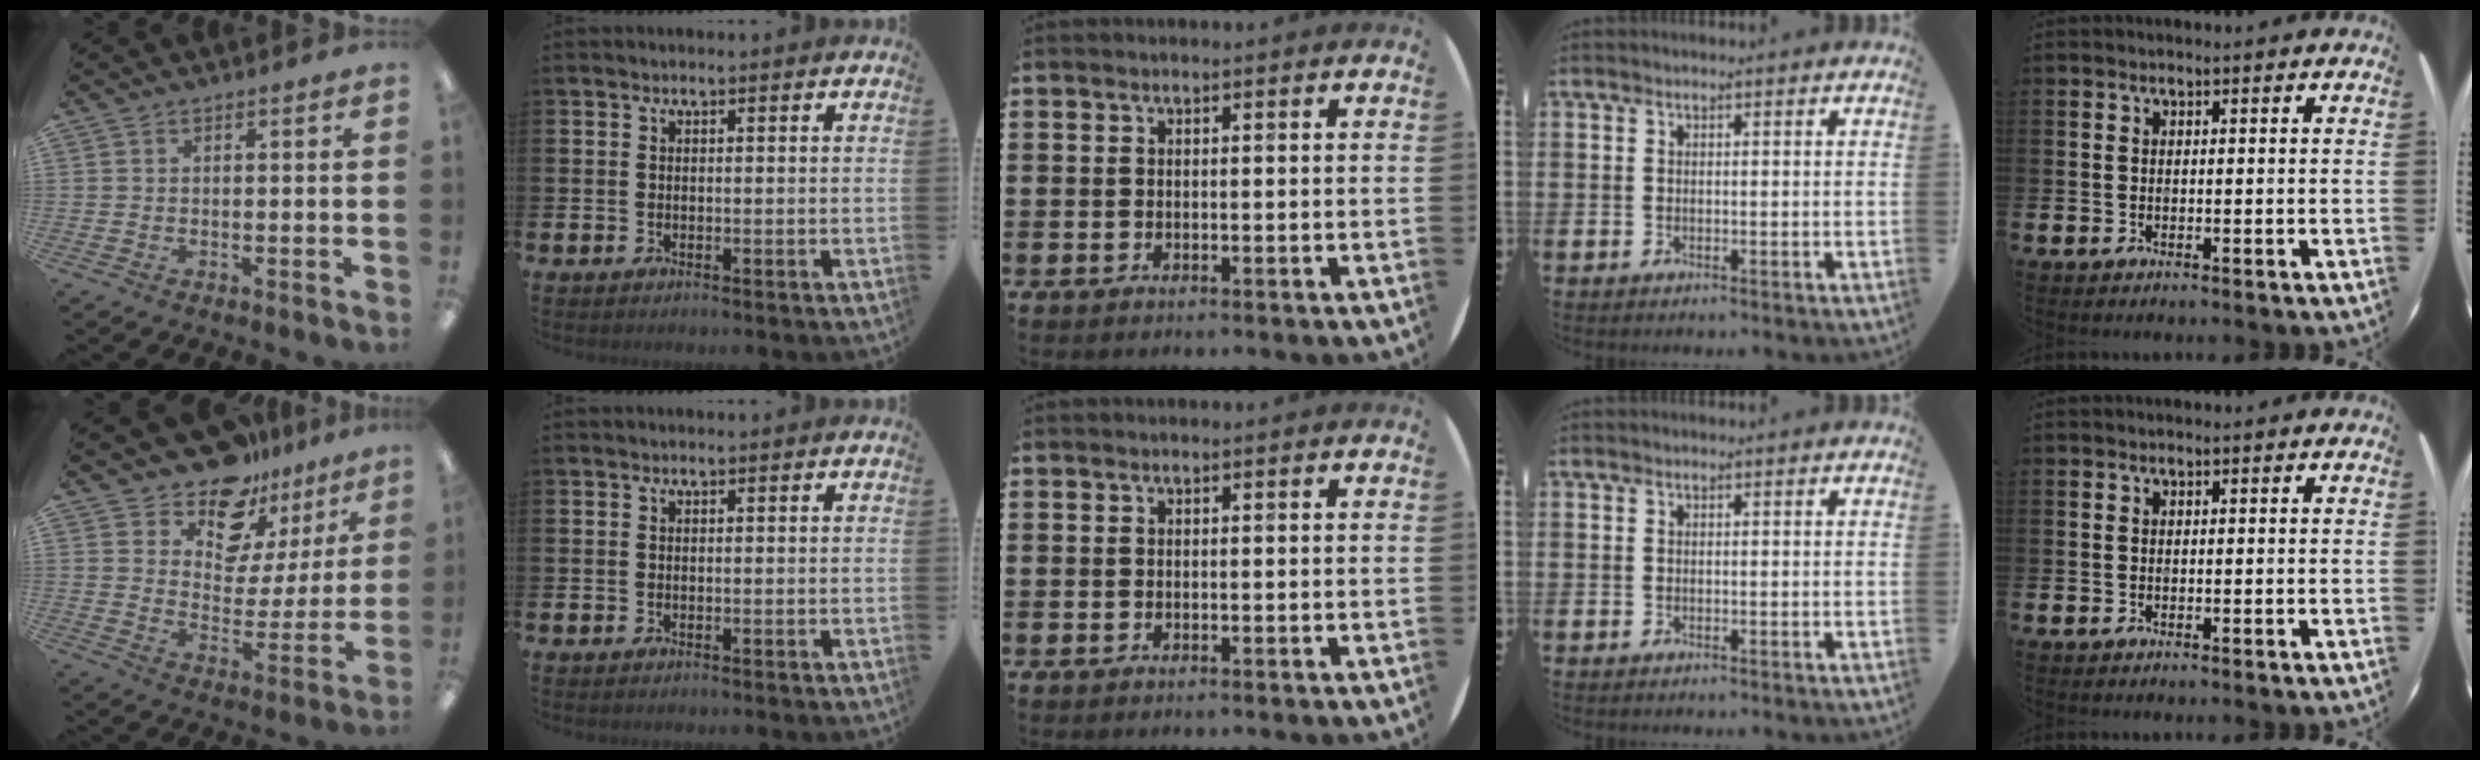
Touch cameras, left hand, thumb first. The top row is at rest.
{"thumb": {"total": 14.4, "force": [12.1, 6.8, 3.7], "torque": [-0.070, -0.101, 0.219]}}